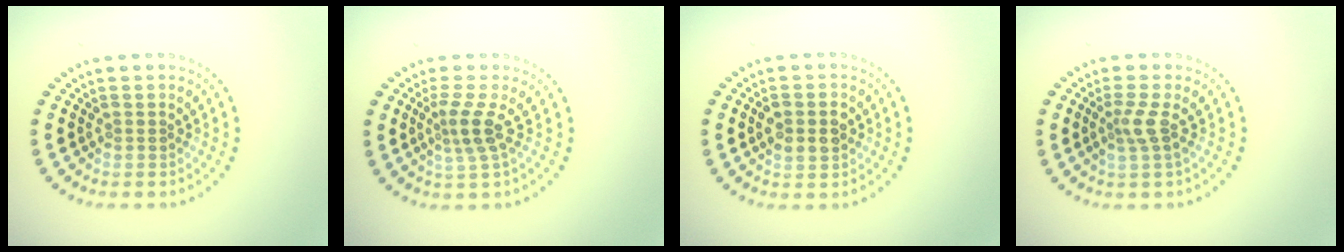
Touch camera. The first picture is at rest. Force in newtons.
{"total": 2.4, "press": 1.7, "slide": 1.8}
{"total": 2.4, "press": 2.4, "slide": 0.1}
{"total": 1.9, "press": 1.3, "slide": 1.4}